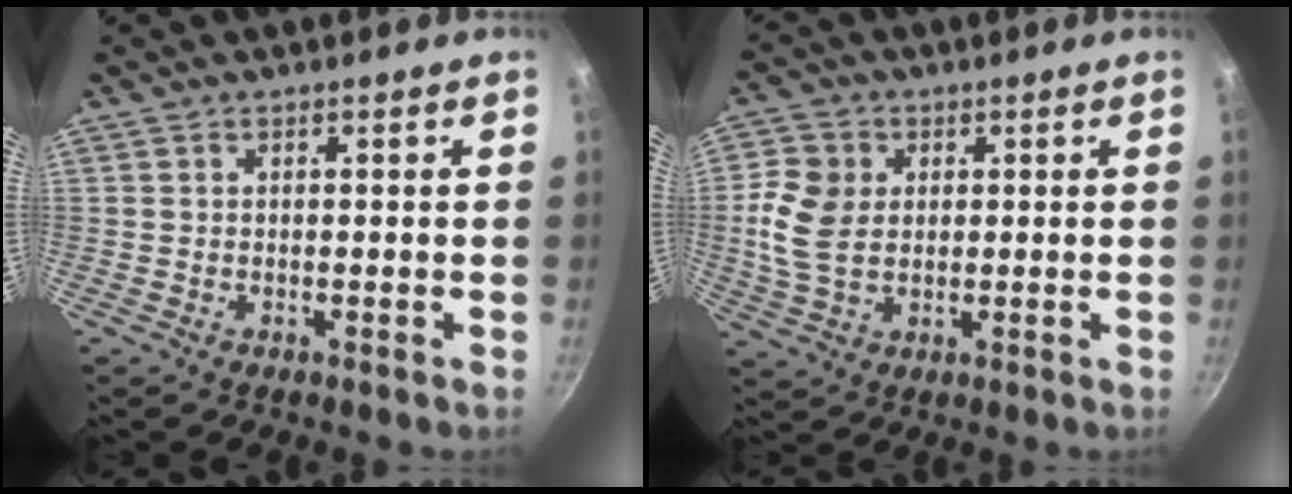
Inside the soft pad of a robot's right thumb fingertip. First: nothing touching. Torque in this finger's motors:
{"motor_torque": [-0.56, 0.46, 0.44, 0.83, 0.08]}